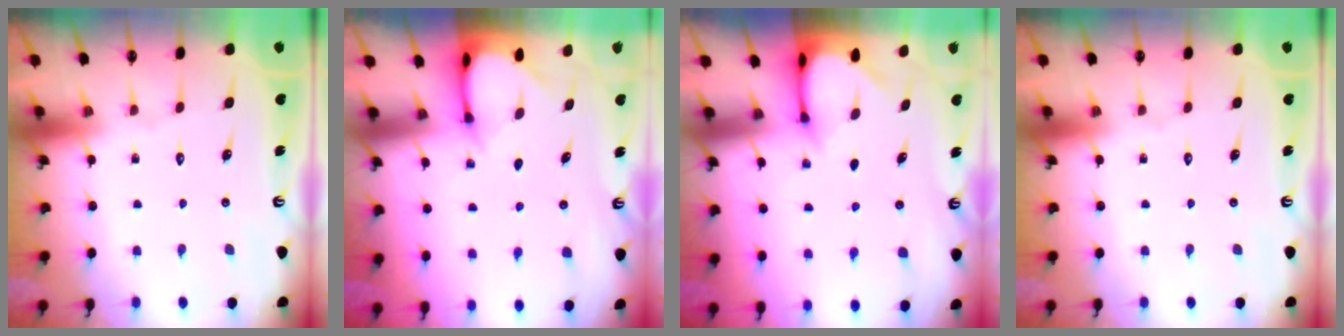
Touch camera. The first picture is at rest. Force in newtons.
{"total": 3.2, "press": 3.2, "slide": 0.2}
{"total": 3.4, "press": 3.4, "slide": 0.3}
{"total": 0.0}